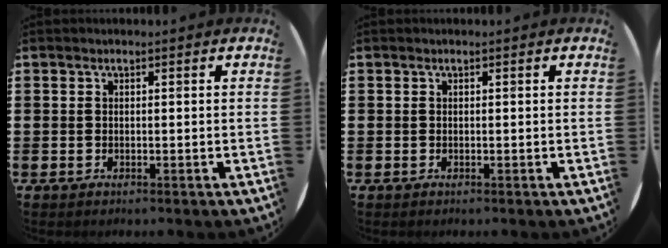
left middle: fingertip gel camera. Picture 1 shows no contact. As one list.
[{"total": 0.0}]